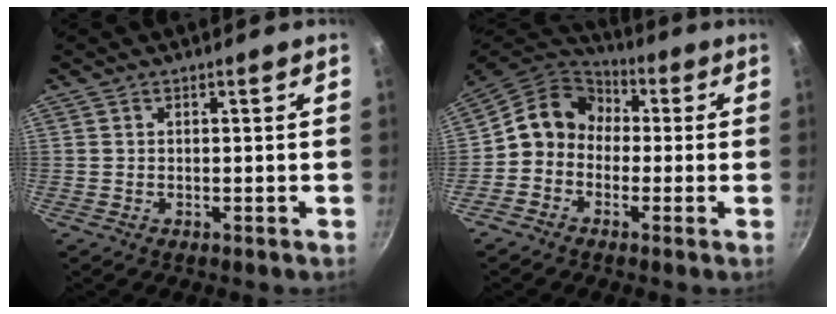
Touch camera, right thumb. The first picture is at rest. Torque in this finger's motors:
{"motor_torque": [0.67, 0.43, -0.08, 0.23, 0.02]}